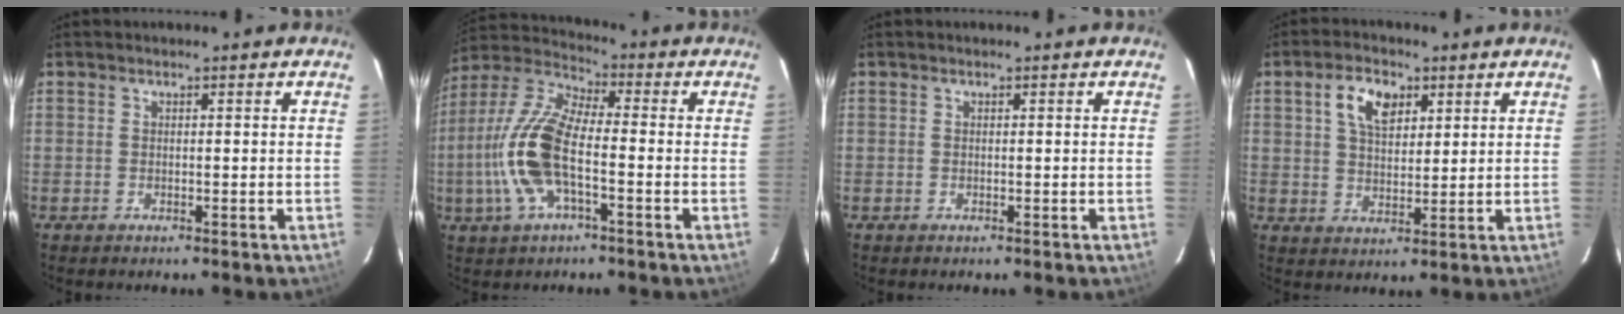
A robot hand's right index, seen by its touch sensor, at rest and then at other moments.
{"total": 14.4, "force": [-3.2, 5.3, 13.0], "torque": [-0.280, 0.005, -0.070]}
{"total": 0.0}
{"total": 6.9, "force": [3.1, 4.0, 4.7], "torque": [-0.084, 0.015, 0.057]}